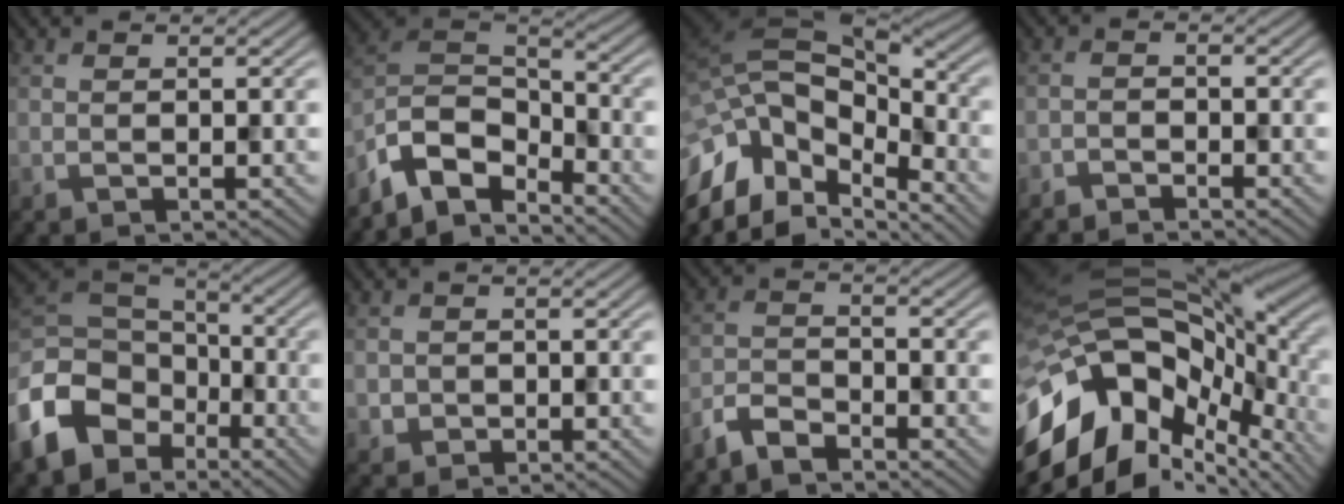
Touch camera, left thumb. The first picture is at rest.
{"total": 9.3, "force": [-6.9, 3.9, 4.8], "torque": [-0.100, -0.001, -0.154]}
{"total": 14.7, "force": [-6.6, 8.4, 10.0], "torque": [-0.256, -0.021, -0.102]}
{"total": 1.8, "force": [-1.8, 0.3, 0.3], "torque": [-0.005, 0.001, -0.039]}
{"total": 14.4, "force": [-7.3, 9.9, 7.5], "torque": [-0.209, -0.034, -0.148]}
{"total": 1.4, "force": [-0.2, 1.4, 0.2], "torque": [-0.002, -0.007, -0.007]}
{"total": 3.9, "force": [-3.4, 1.1, 1.6], "torque": [-0.036, -0.002, -0.083]}
{"total": 18.3, "force": [-6.3, 11.0, 13.2], "torque": [-0.297, -0.023, -0.104]}